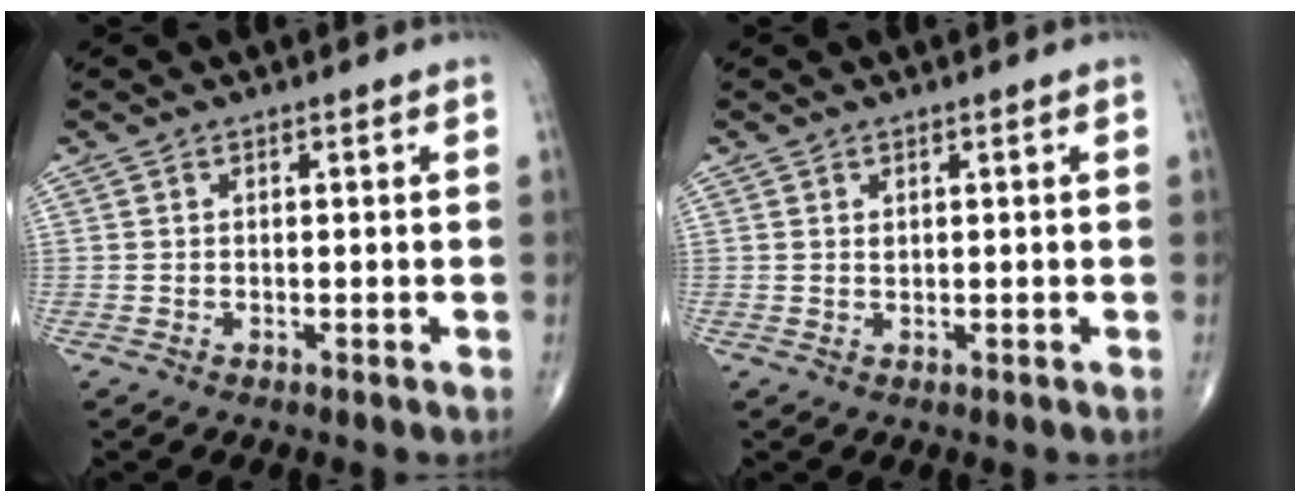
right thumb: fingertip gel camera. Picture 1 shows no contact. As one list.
[{"total": 0.6, "force": [0.3, 0.4, 0.4], "torque": [-0.005, -0.002, 0.007]}]